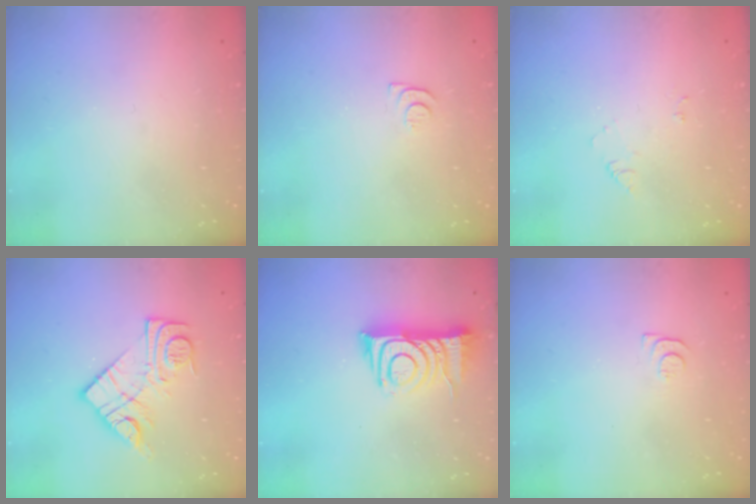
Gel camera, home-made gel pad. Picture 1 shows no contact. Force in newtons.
{"total": 4.1, "press": 4.0, "slide": 0.6}
{"total": 6.0, "press": 6.0, "slide": 0.7}
{"total": 13.8, "press": 13.7, "slide": 0.8}
{"total": 11.4, "press": 11.3, "slide": 1.0}
{"total": 4.3, "press": 4.3, "slide": 0.6}